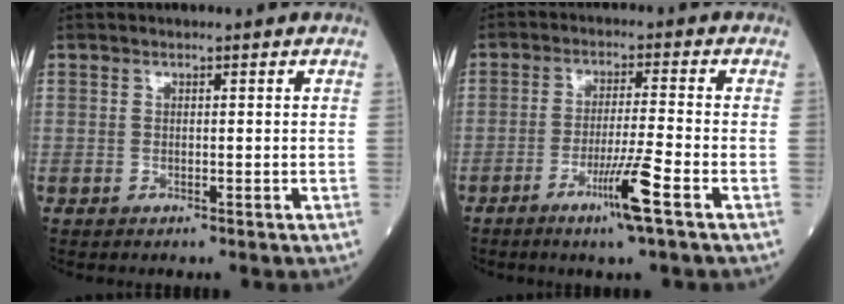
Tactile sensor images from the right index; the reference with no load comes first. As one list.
[{"total": 6.7, "force": [-3.5, -1.1, 5.5], "torque": [-0.100, -0.014, -0.069]}]